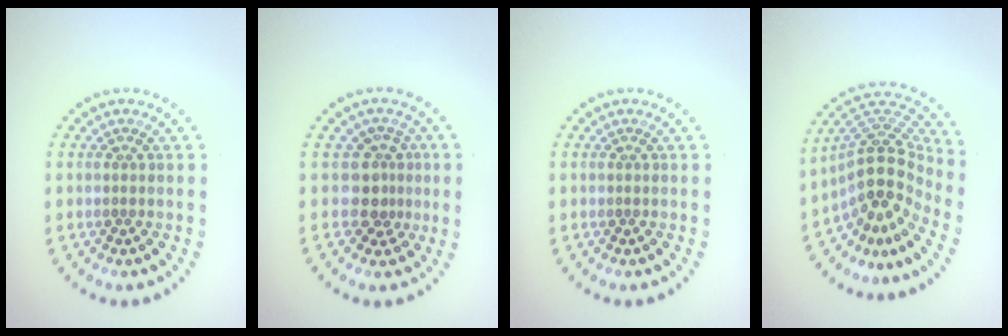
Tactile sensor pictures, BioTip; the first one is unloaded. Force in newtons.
{"total": 2.7, "press": 1.9, "slide": 1.9}
{"total": 0.0}
{"total": 5.3, "press": 3.9, "slide": 3.6}